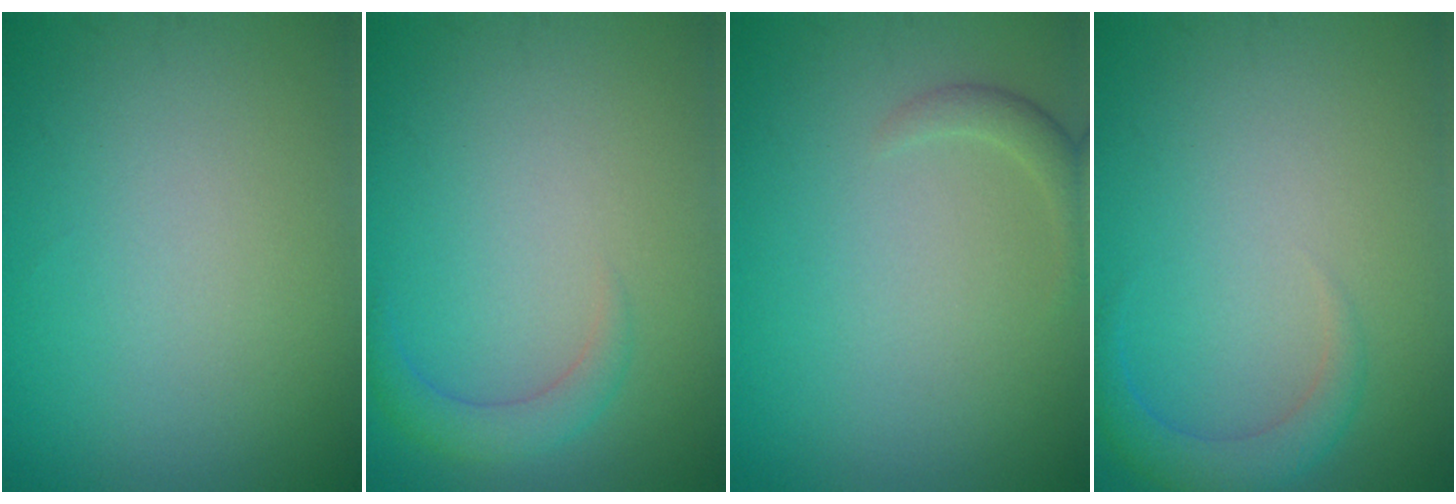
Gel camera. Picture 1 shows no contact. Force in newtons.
{"total": 2.0, "press": 2.0, "slide": 0.2}
{"total": 1.4, "press": 1.4, "slide": 0.1}
{"total": 2.3, "press": 2.3, "slide": 0.2}